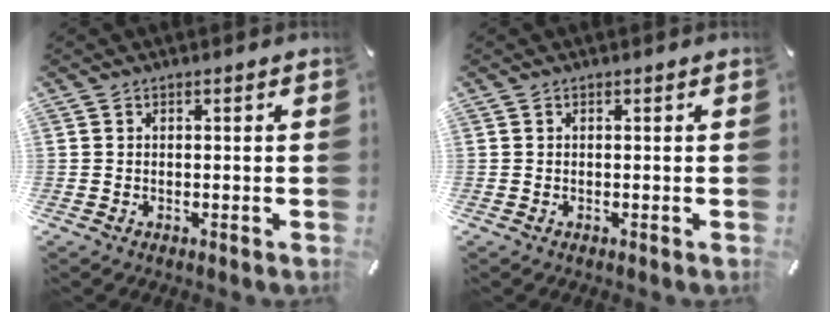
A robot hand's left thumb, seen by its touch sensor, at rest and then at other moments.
{"total": 0.0}